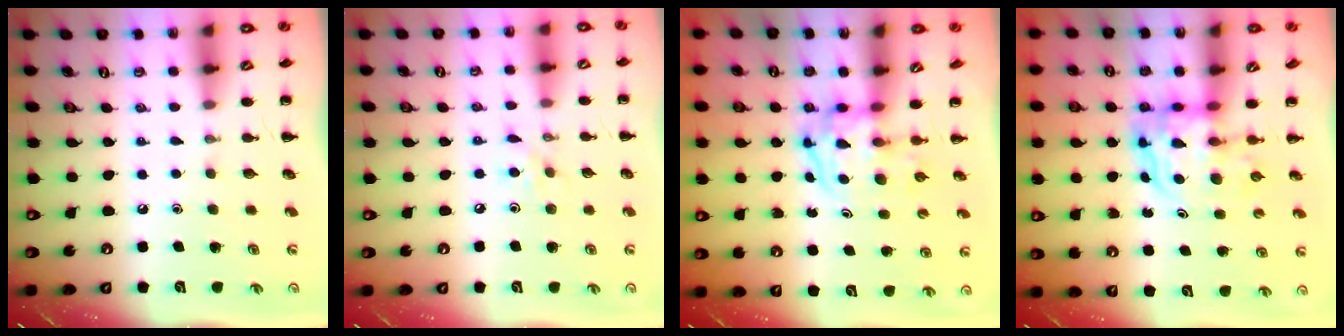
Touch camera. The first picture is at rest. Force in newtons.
{"total": 4.6, "press": 4.3, "slide": 1.7}
{"total": 3.7, "press": 3.7, "slide": 0.6}
{"total": 4.4, "press": 4.3, "slide": 1.1}